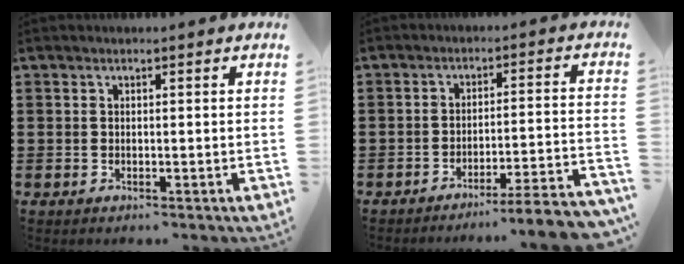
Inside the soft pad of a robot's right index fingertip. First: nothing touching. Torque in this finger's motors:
{"motor_torque": [1.25, -0.89, 0.36, 0.06]}